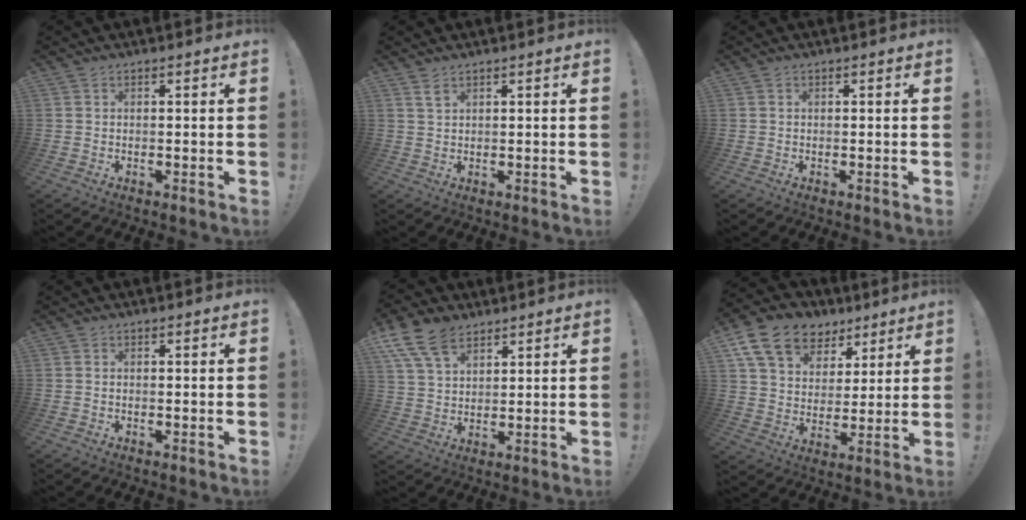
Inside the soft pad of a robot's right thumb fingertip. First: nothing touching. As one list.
[{"total": 2.0, "force": [1.3, 0.9, 1.3], "torque": [-0.016, -0.007, 0.023]}, {"total": 0.0}, {"total": 0.0}, {"total": 11.9, "force": [7.6, 6.9, 6.1], "torque": [-0.114, -0.027, 0.150]}, {"total": 16.0, "force": [9.5, 10.8, 7.0], "torque": [-0.120, -0.050, 0.182]}]